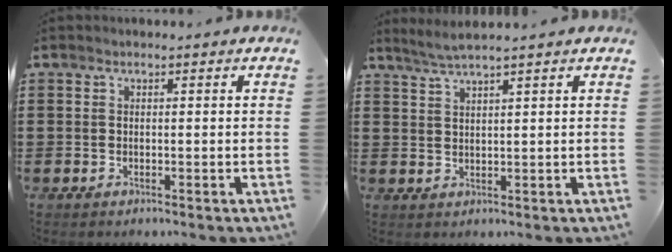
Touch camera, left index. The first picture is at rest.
{"total": 2.4, "force": [2.1, -0.5, 1.1], "torque": [-0.027, 0.000, 0.039]}